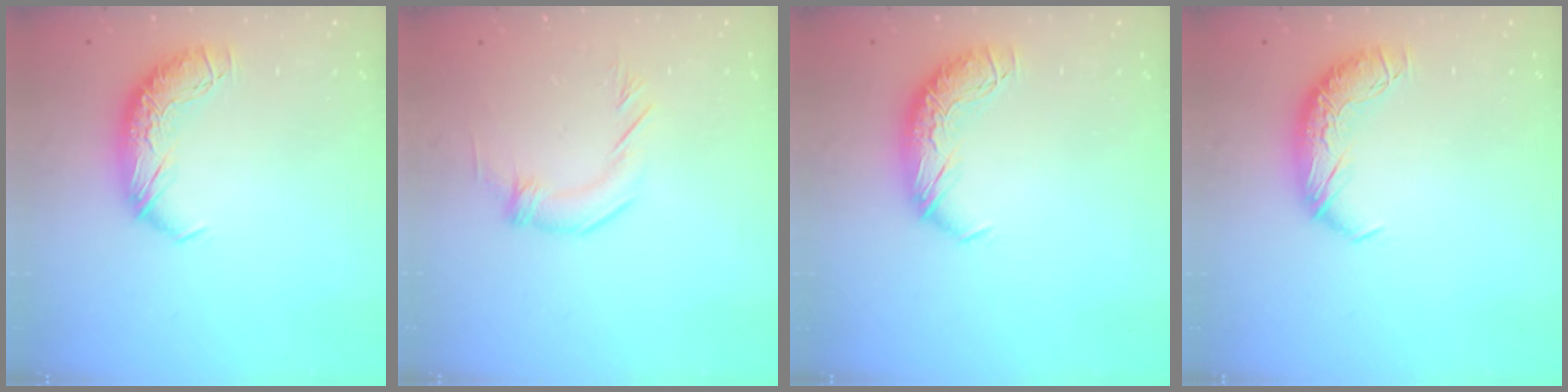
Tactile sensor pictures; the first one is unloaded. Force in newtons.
{"total": 2.8, "press": 2.8, "slide": 0.2}
{"total": 0.0}
{"total": 0.0}